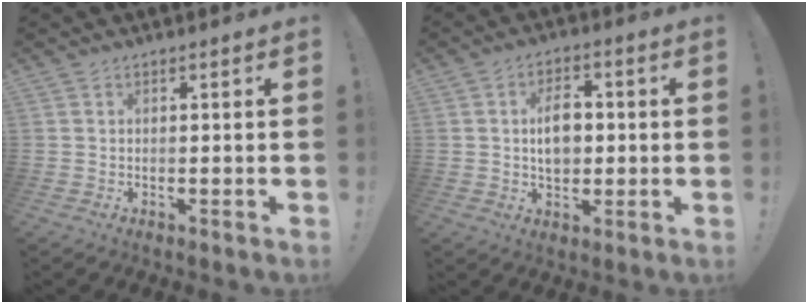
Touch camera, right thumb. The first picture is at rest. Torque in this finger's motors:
{"motor_torque": [-0.10, 0.11, 0.26, -0.03, 0.02]}